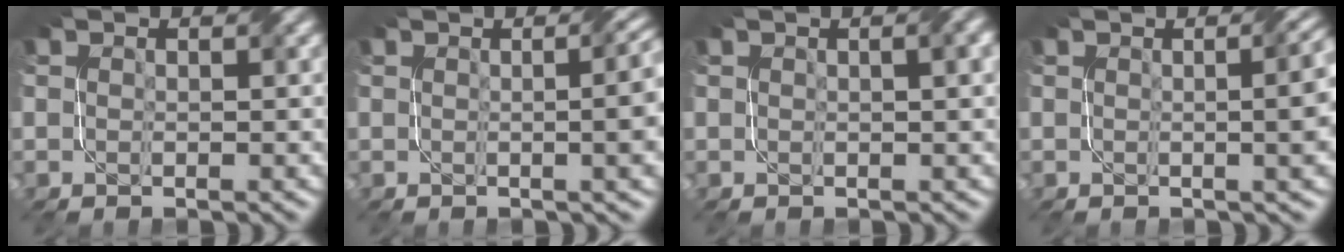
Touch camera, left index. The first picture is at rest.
{"total": 7.4, "force": [0.3, 3.2, 6.7], "torque": [-0.027, 0.022, 0.000]}
{"total": 3.1, "force": [1.1, 1.1, 2.6], "torque": [-0.024, 0.009, 0.011]}
{"total": 7.3, "force": [0.4, 3.1, 6.6], "torque": [-0.025, 0.022, -0.001]}